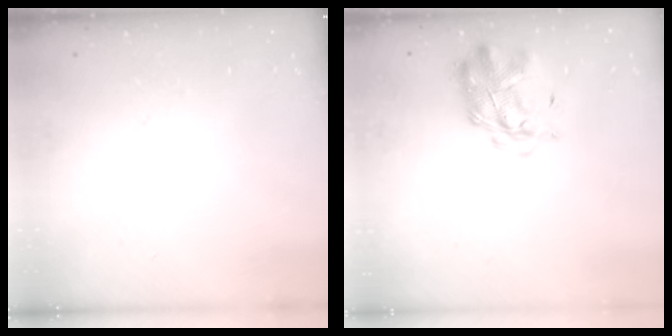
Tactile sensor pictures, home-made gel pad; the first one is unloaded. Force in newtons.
{"total": 2.9, "press": 2.8, "slide": 0.8}